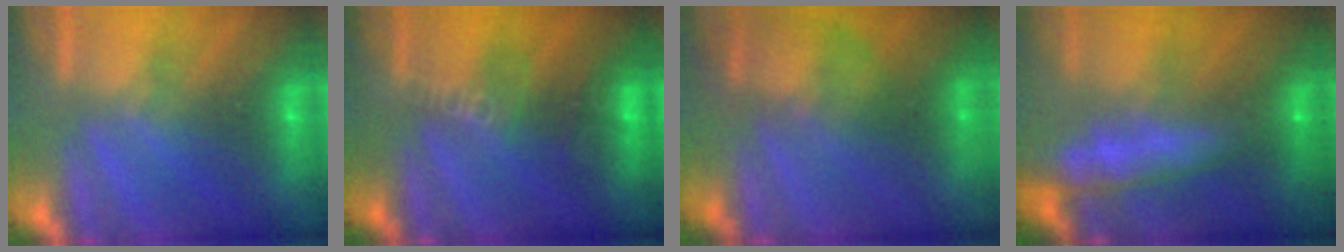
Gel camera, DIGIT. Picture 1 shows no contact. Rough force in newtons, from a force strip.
{"total": 2.6}
{"total": 2.2}
{"total": 6.5}